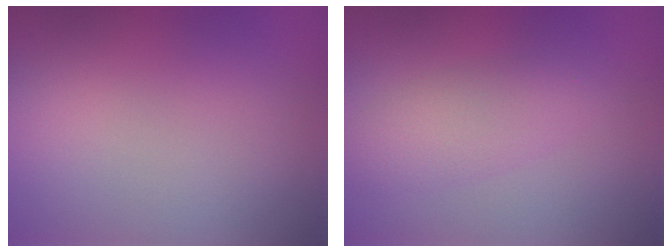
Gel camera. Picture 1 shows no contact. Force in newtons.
{"total": 2.8, "press": 2.8, "slide": 0.1}